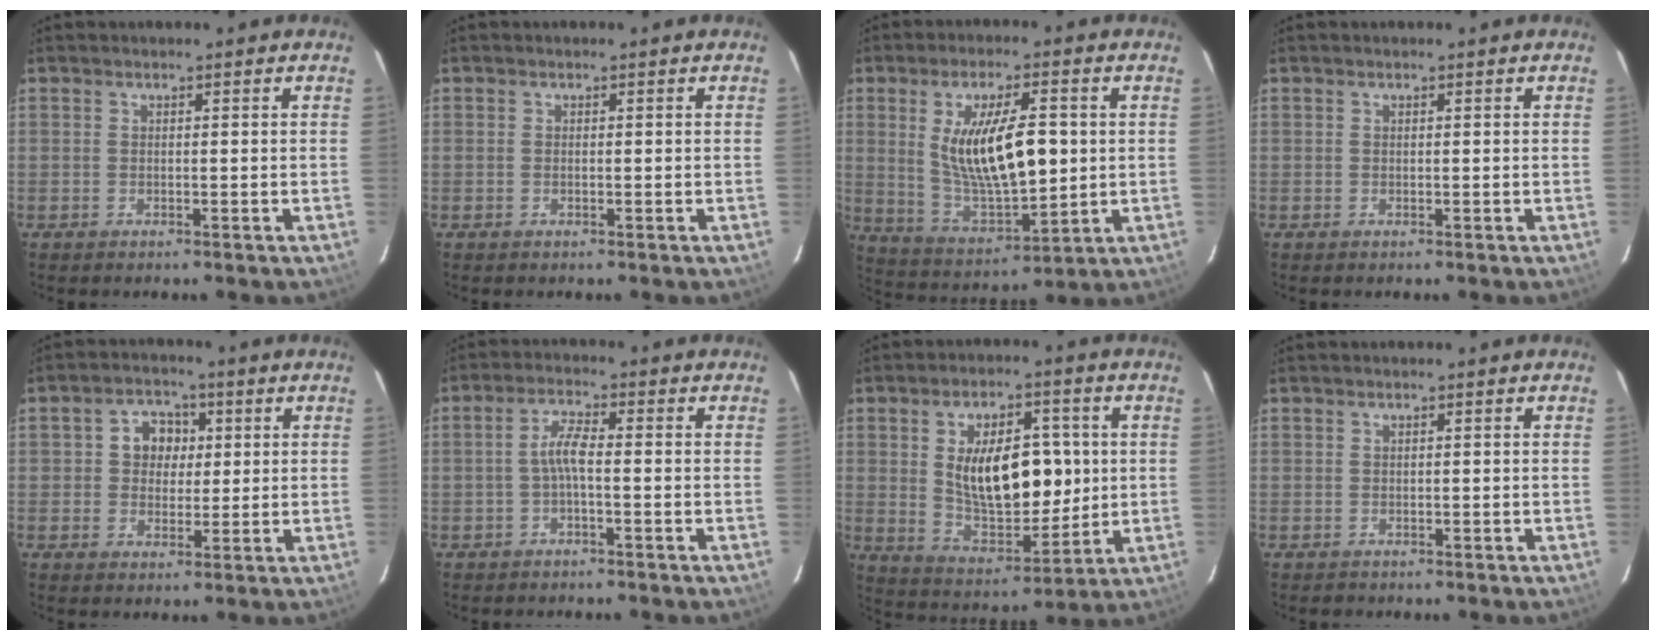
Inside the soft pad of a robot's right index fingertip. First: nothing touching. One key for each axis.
{"total": 0.0}
{"total": 15.6, "fx": 2.0, "fy": 5.7, "fz": 14.4, "tx": -0.262, "ty": -0.010, "tz": 0.053}
{"total": 0.0}
{"total": 5.8, "fx": 1.1, "fy": 5.2, "fz": 2.5, "tx": -0.041, "ty": 0.019, "tz": 0.019}
{"total": 3.4, "fx": -1.0, "fy": 0.5, "fz": 3.2, "tx": -0.068, "ty": 0.008, "tz": -0.020}
{"total": 15.8, "fx": 2.1, "fy": 8.5, "fz": 13.1, "tx": -0.225, "ty": 0.000, "tz": 0.053}
{"total": 0.7, "fx": -0.2, "fy": 0.7, "fz": -0.1, "tx": 0.001, "ty": 0.003, "tz": 0.002}